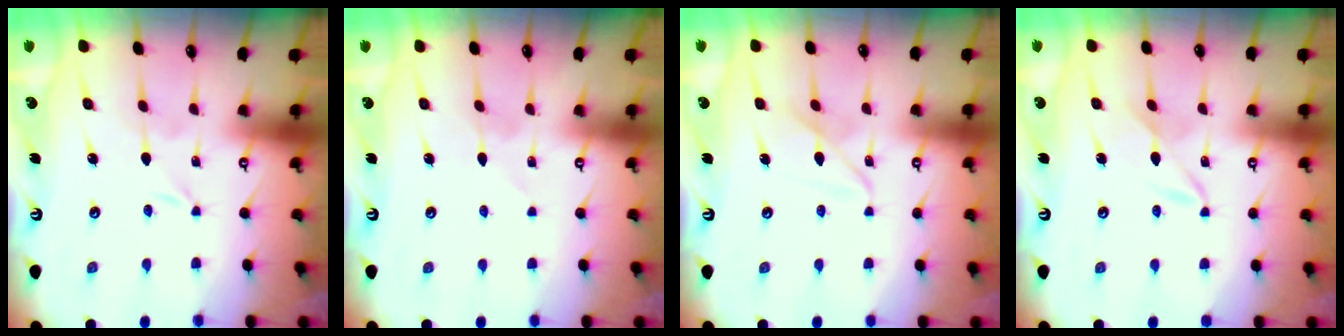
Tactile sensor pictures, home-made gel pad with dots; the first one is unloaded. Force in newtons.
{"total": 1.5, "press": 1.4, "slide": 0.2}
{"total": 8.4, "press": 8.4, "slide": 0.7}
{"total": 4.5, "press": 4.5, "slide": 0.4}